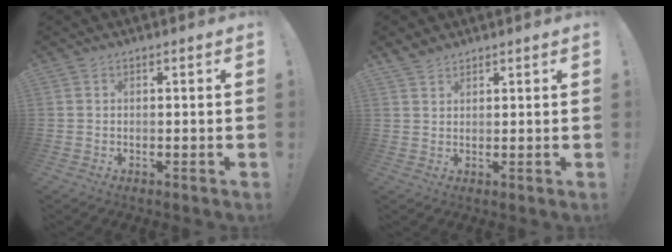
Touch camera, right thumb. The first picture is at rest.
{"total": 2.8, "force": [2.5, 1.1, 0.6], "torque": [0.000, -0.020, 0.046]}